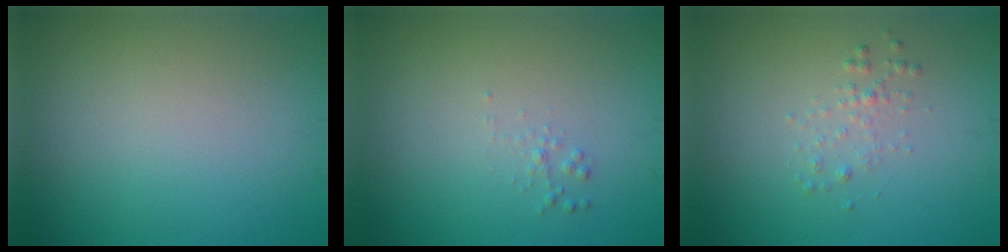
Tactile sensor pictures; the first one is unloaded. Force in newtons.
{"total": 0.6, "press": 0.6, "slide": 0.0}
{"total": 1.1, "press": 1.1, "slide": 0.0}